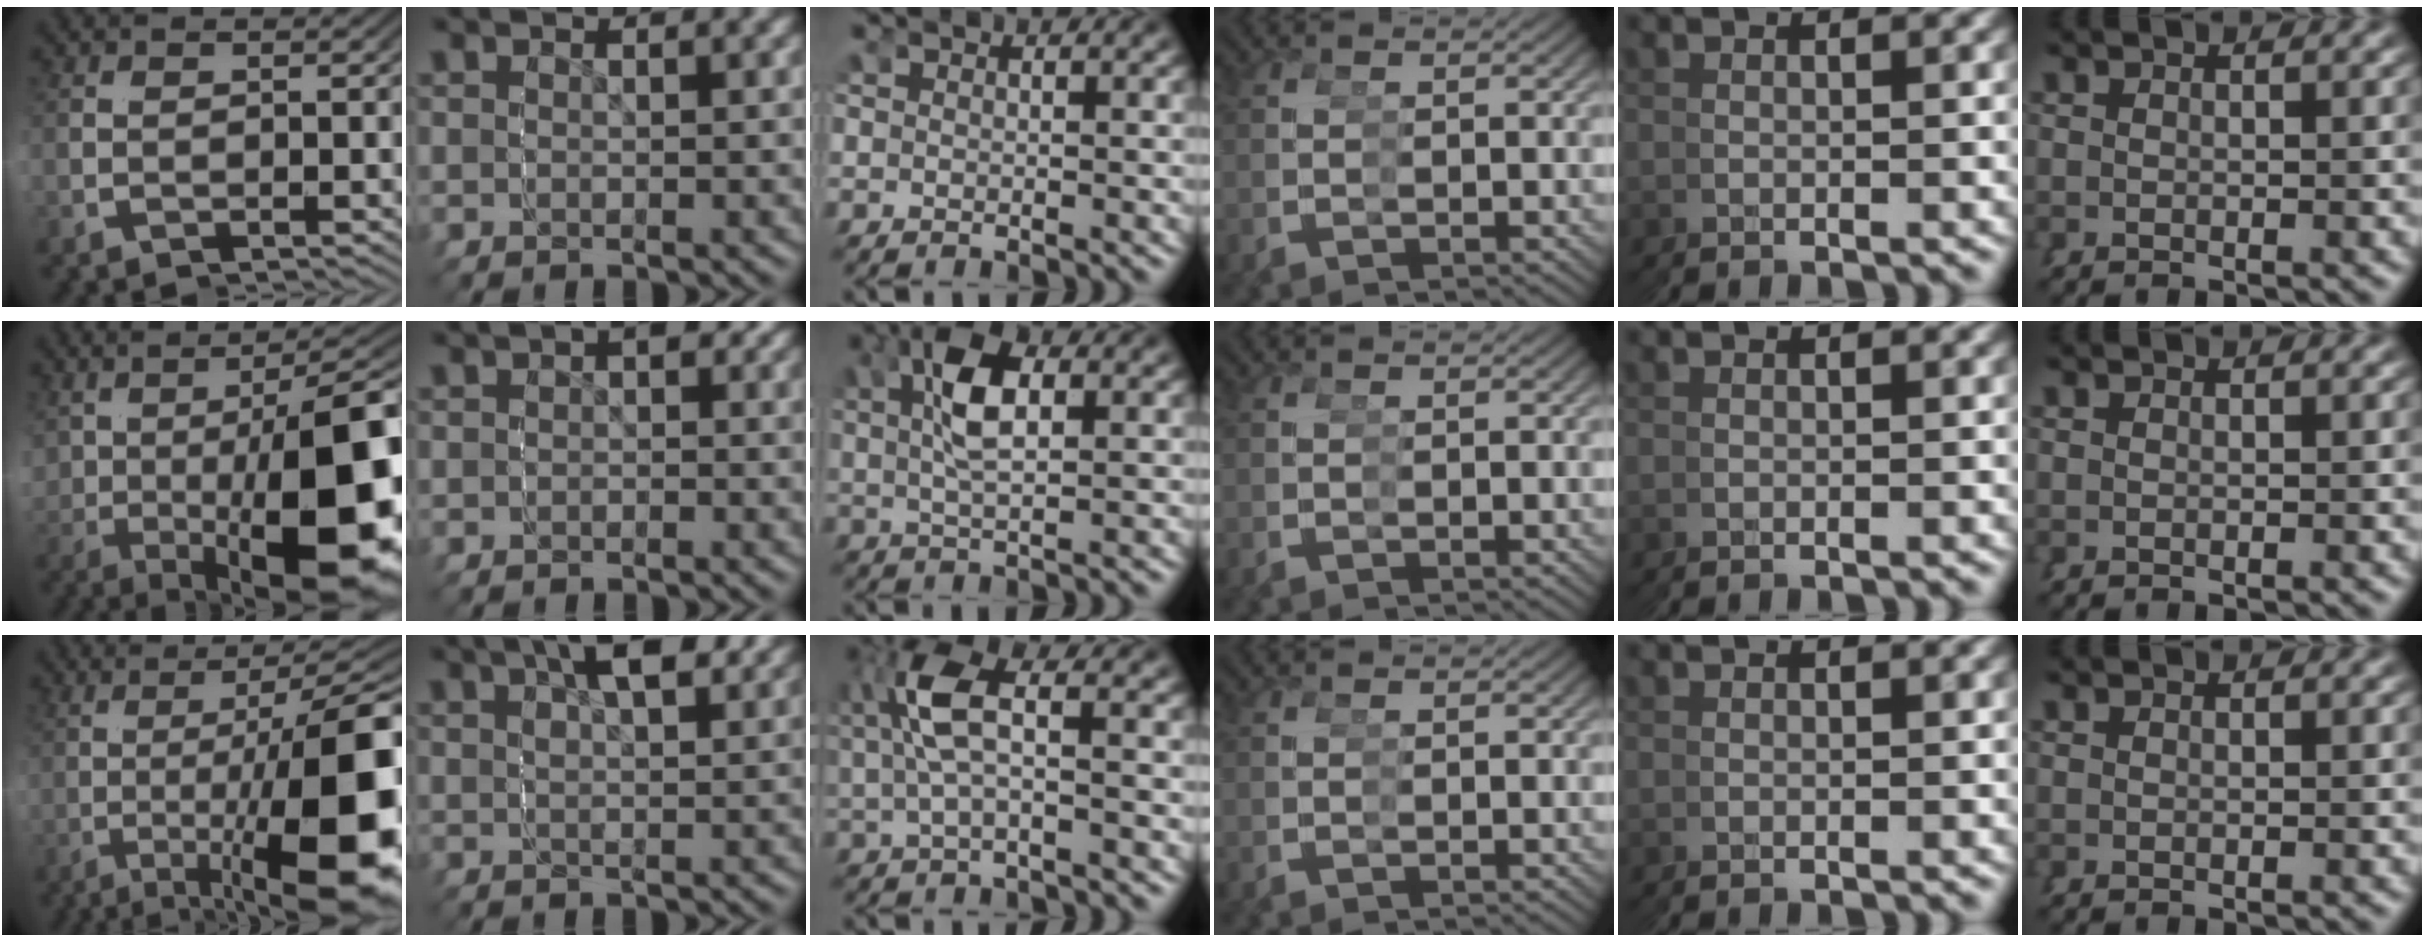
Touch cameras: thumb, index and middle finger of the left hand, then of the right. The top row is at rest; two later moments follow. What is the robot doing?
{"motion": "grasp_and_lifting", "object": "screwdriver"}